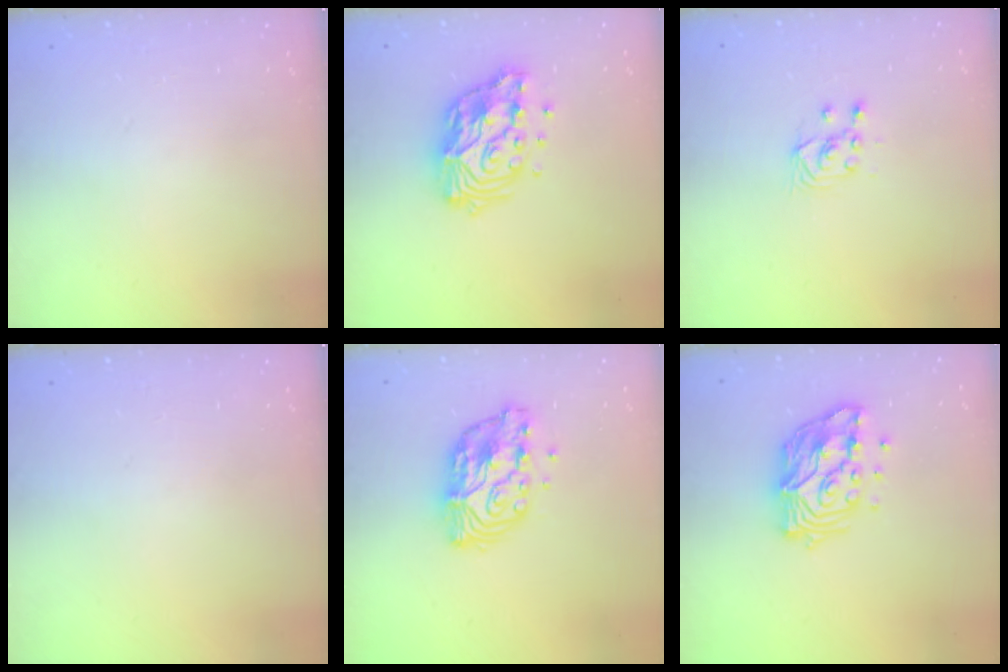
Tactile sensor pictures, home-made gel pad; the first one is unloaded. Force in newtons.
{"total": 14.9, "press": 14.8, "slide": 1.5}
{"total": 2.9, "press": 2.7, "slide": 1.0}
{"total": 0.0}
{"total": 11.0, "press": 10.9, "slide": 0.9}
{"total": 15.1, "press": 15.0, "slide": 1.4}